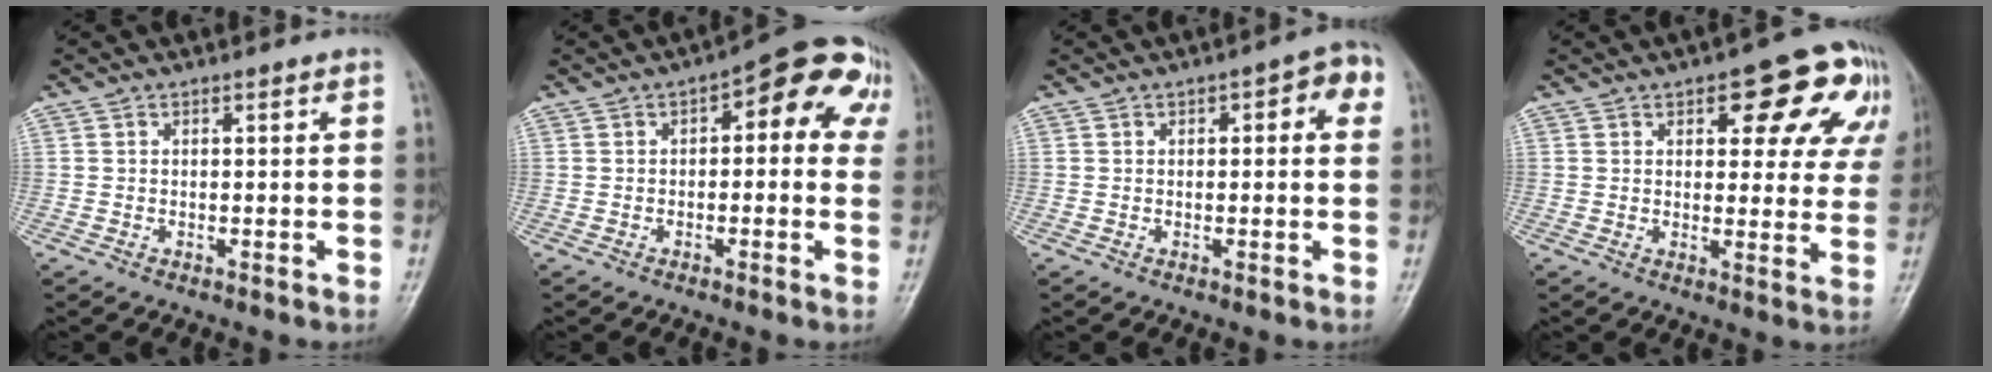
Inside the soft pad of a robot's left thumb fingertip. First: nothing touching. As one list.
[{"total": 11.7, "force": [3.3, 5.7, 9.6], "torque": [-0.071, 0.027, 0.027]}, {"total": 5.2, "force": [1.6, 2.4, 4.4], "torque": [-0.034, 0.012, 0.011]}, {"total": 13.9, "force": [6.3, 6.3, 10.7], "torque": [-0.075, -0.012, 0.069]}]